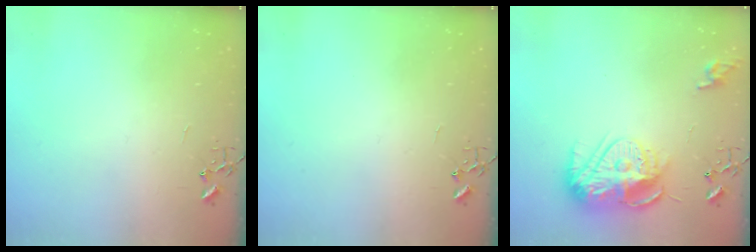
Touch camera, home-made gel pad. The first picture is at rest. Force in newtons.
{"total": 0.0}
{"total": 15.3, "press": 15.3, "slide": 0.9}